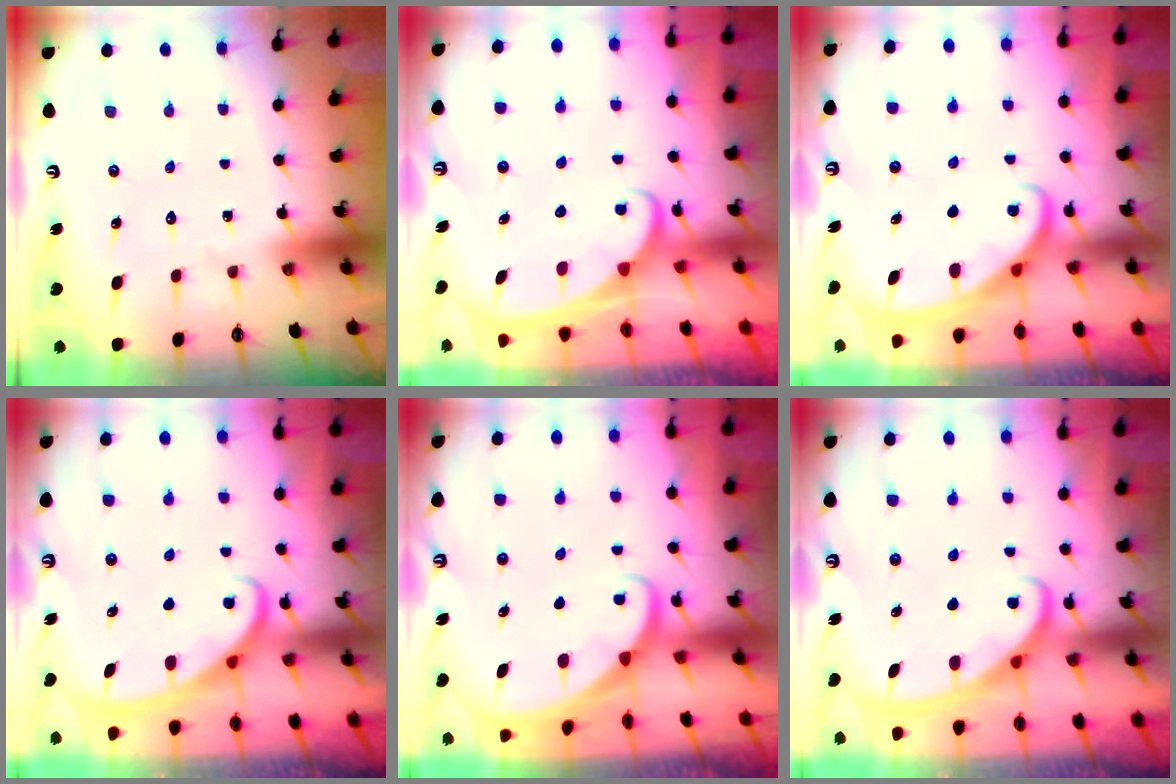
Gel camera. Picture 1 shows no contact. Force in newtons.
{"total": 2.4, "press": 2.4, "slide": 0.3}
{"total": 2.4, "press": 2.3, "slide": 0.5}
{"total": 2.9, "press": 2.9, "slide": 0.4}
{"total": 1.6, "press": 1.6, "slide": 0.0}
{"total": 2.9, "press": 2.9, "slide": 0.3}